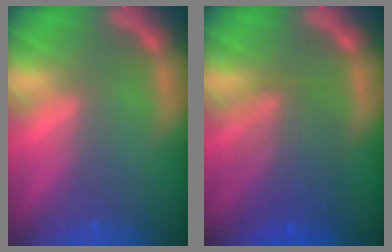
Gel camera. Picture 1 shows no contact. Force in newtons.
{"total": 6.1}